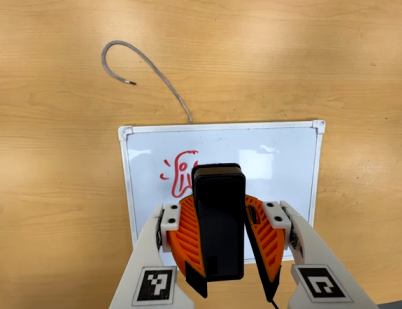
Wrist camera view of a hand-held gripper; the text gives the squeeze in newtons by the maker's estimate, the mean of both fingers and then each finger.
{"total": 10.1, "left": 10.0, "right": 10.2}